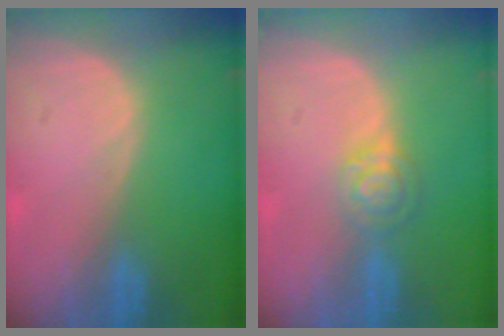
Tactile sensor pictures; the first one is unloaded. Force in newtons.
{"total": 4.0, "press": 3.6, "slide": 1.7}